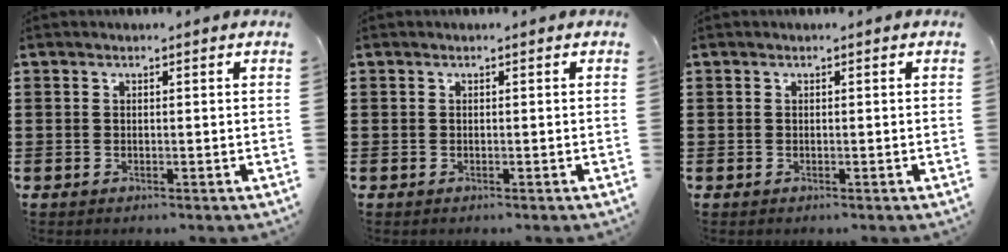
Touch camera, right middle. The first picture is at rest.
{"total": 0.0}
{"total": 0.0}